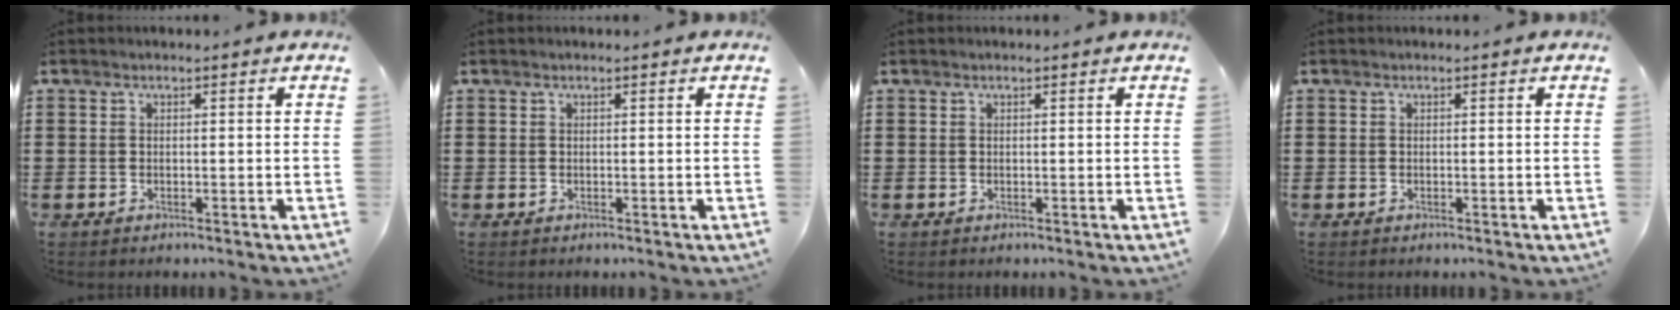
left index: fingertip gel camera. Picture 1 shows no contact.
{"total": 0.0}
{"total": 0.0}
{"total": 0.0}